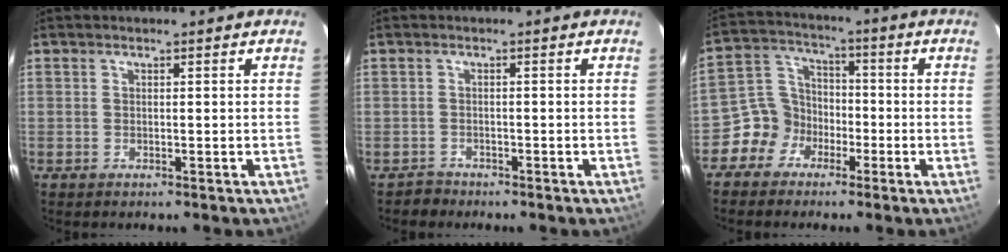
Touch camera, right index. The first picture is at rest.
{"total": 2.0, "force": [-1.5, 1.3, -0.5], "torque": [0.005, 0.009, -0.025]}
{"total": 7.6, "force": [-4.2, 6.3, 1.0], "torque": [-0.028, 0.038, -0.087]}